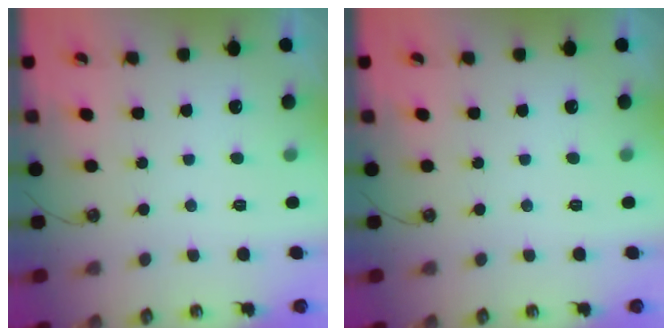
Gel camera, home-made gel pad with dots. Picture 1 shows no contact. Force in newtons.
{"total": 0.0}